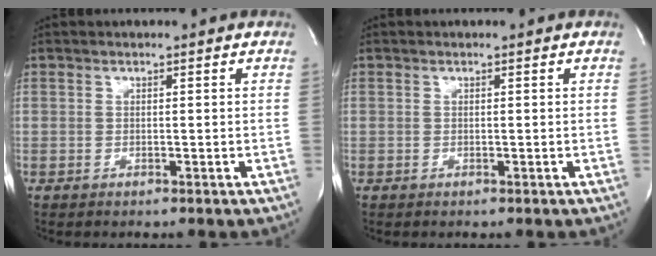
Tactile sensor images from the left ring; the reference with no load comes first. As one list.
[{"total": 0.0}]